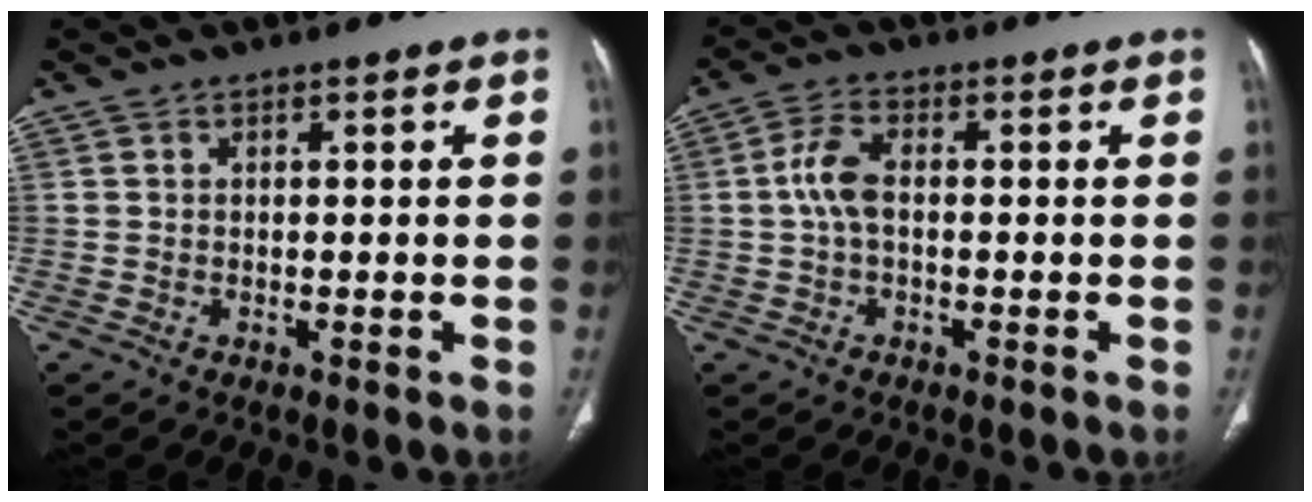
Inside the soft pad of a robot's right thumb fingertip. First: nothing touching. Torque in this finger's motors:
{"motor_torque": [0.01, 0.01, 0.39, -0.30, 0.01]}